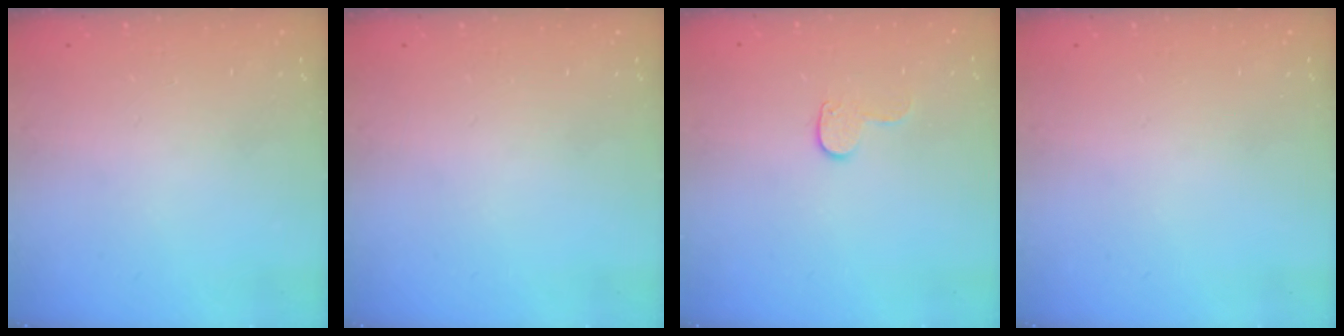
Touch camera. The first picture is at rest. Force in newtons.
{"total": 0.0}
{"total": 6.8, "press": 6.8, "slide": 0.3}
{"total": 0.0}